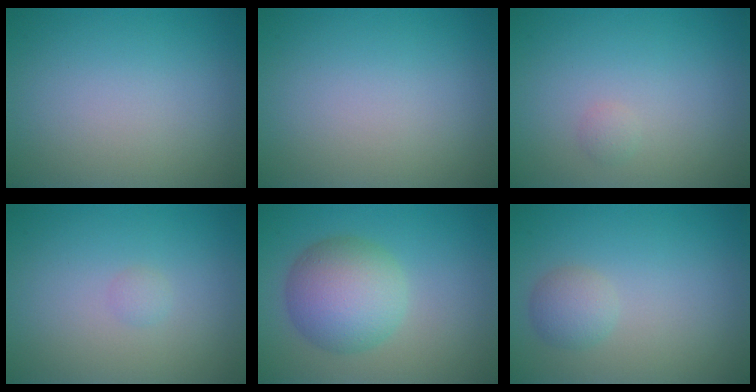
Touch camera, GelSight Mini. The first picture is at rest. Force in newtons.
{"total": 0.0}
{"total": 0.6, "press": 0.6, "slide": 0.0}
{"total": 0.6, "press": 0.6, "slide": 0.0}
{"total": 6.2, "press": 6.2, "slide": 0.3}
{"total": 1.8, "press": 1.8, "slide": 0.0}